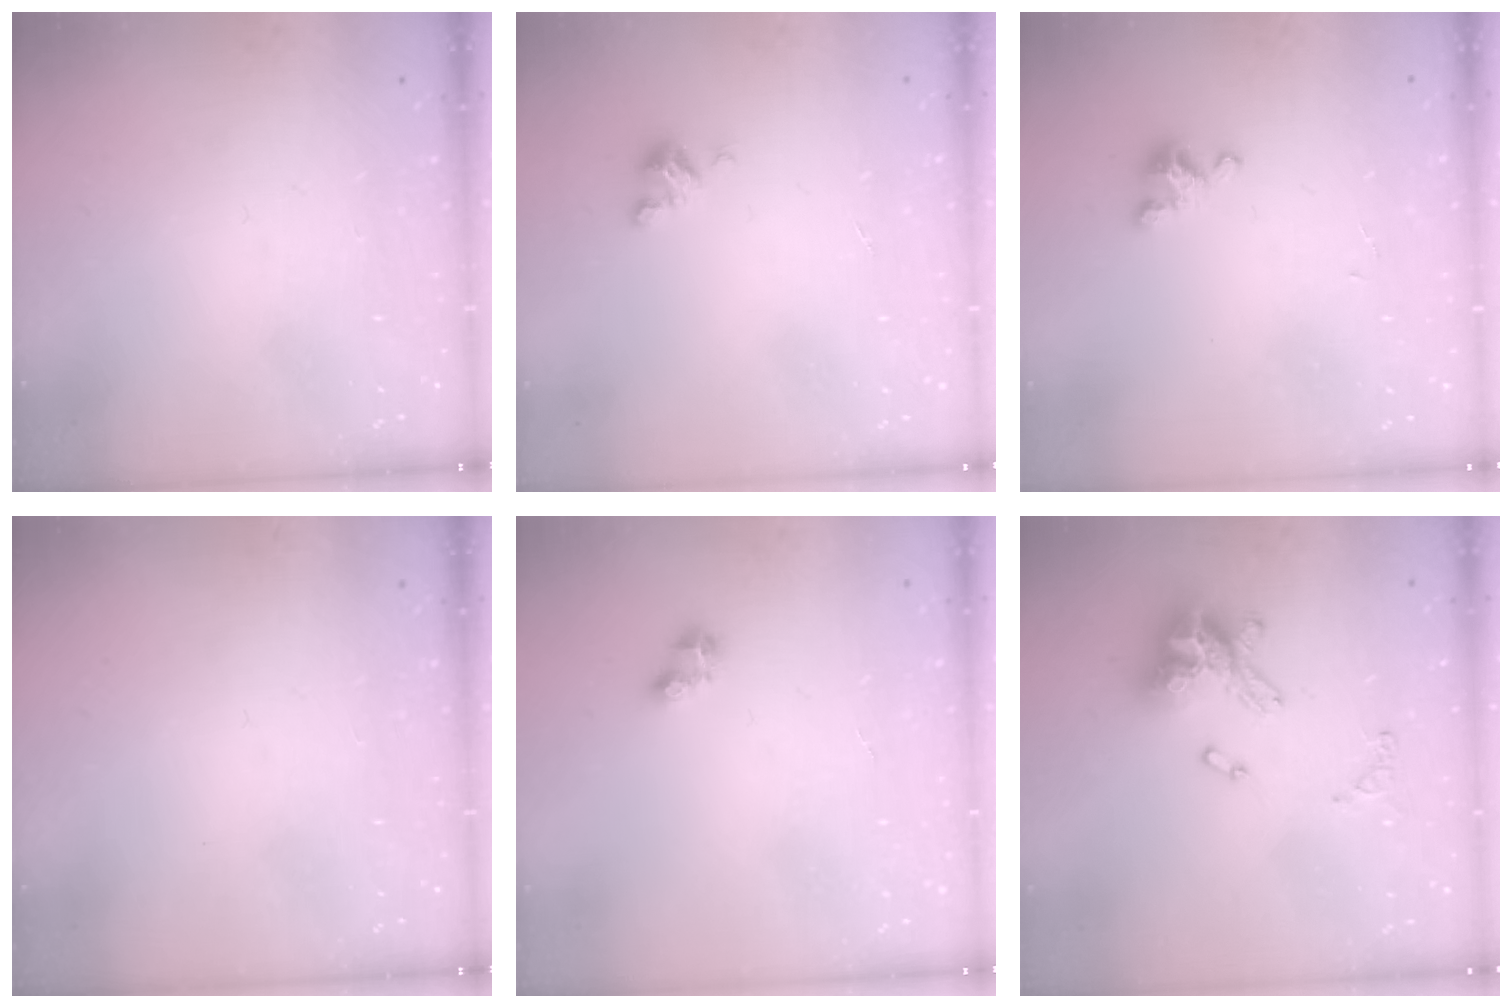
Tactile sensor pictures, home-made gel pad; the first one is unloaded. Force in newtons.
{"total": 3.7, "press": 3.7, "slide": 0.3}
{"total": 2.3, "press": 2.2, "slide": 0.4}
{"total": 0.0}
{"total": 2.4, "press": 2.4, "slide": 0.3}
{"total": 13.4, "press": 13.4, "slide": 1.3}